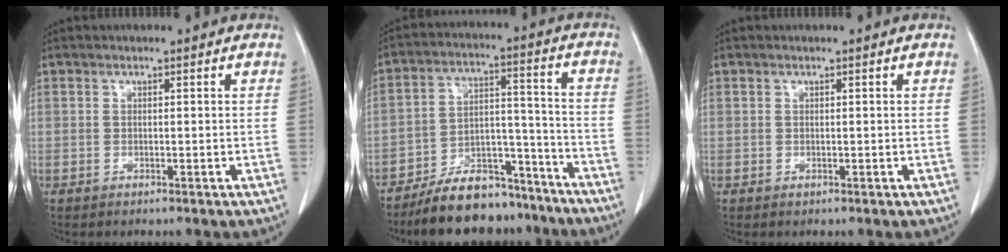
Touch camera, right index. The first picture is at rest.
{"total": 13.1, "force": [-11.2, 5.2, 4.5], "torque": [-0.059, 0.044, -0.182]}
{"total": 0.0}